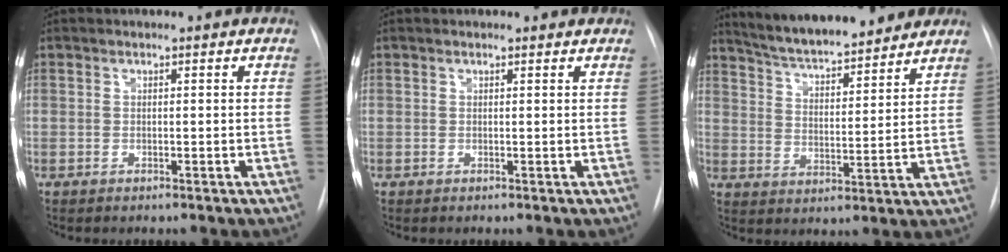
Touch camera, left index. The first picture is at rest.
{"total": 1.8, "force": [1.8, 0.5, 0.3], "torque": [-0.012, 0.009, 0.014]}
{"total": 16.3, "force": [14.5, 2.5, 7.0], "torque": [-0.113, 0.011, 0.224]}